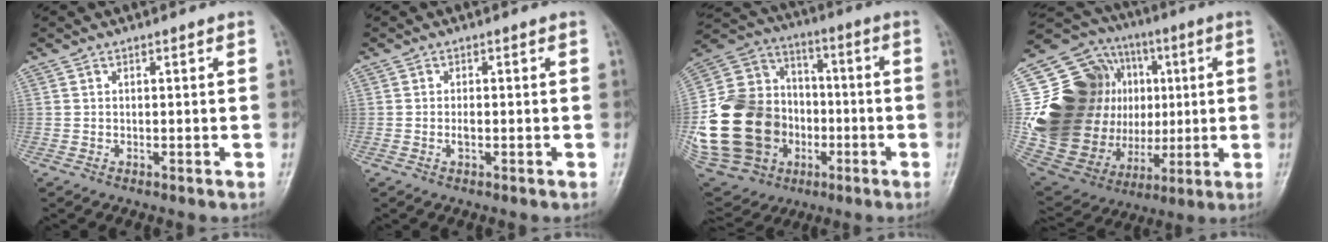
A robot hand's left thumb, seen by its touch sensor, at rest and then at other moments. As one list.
[{"total": 1.2, "force": [-0.3, 0.6, 1.1], "torque": [-0.019, 0.002, -0.004]}, {"total": 27.4, "force": [-4.6, 22.4, 15.0], "torque": [-0.306, 0.068, -0.062]}, {"total": 31.0, "force": [1.8, 23.5, 20.2], "torque": [-0.343, 0.031, 0.054]}]